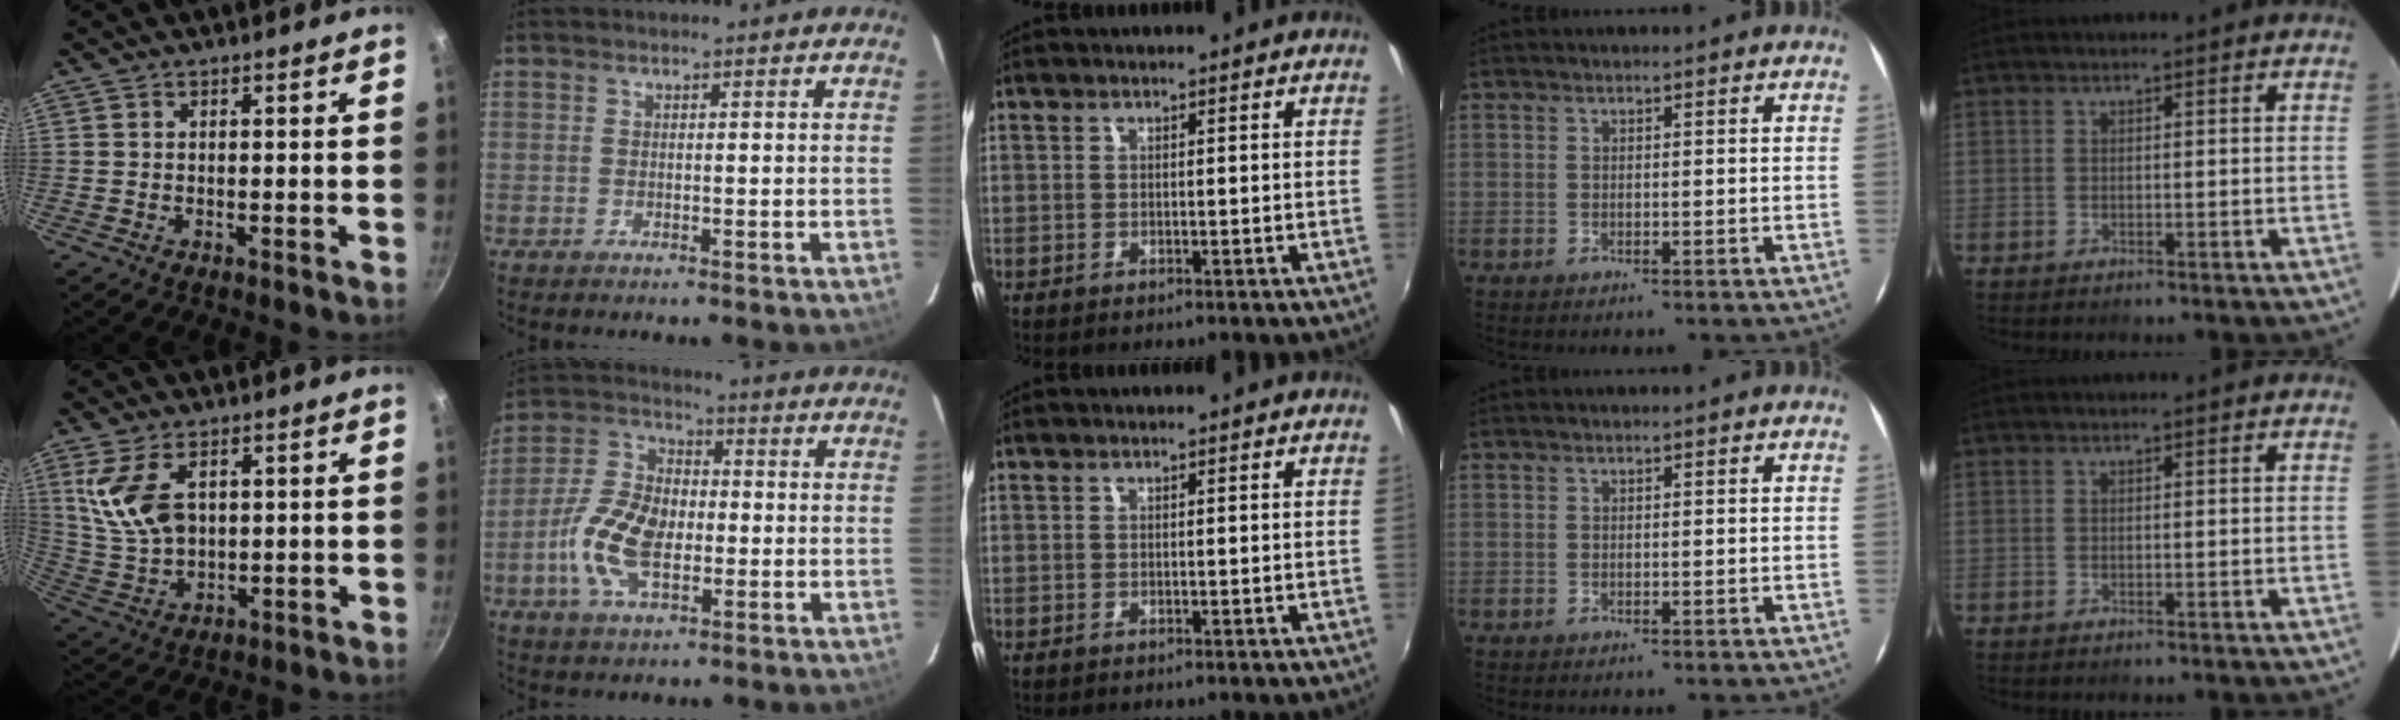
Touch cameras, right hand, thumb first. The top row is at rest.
{"thumb": {"total": 11.1, "force": [3.5, 6.5, 8.2], "torque": [-0.154, -0.016, 0.083]}, "index": {"total": 13.1, "force": [-3.1, 7.3, 10.5], "torque": [-0.224, 0.009, -0.060]}}